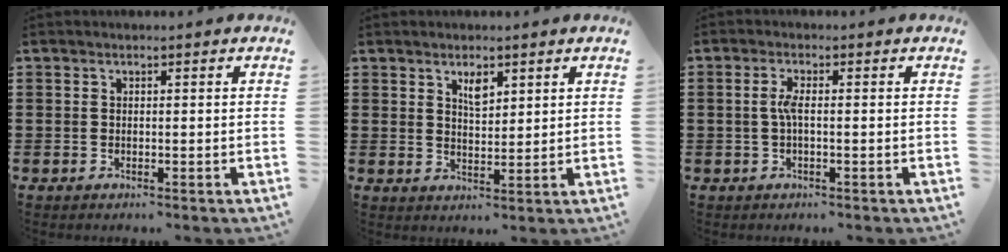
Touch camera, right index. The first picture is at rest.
{"total": 3.0, "force": [2.0, 1.3, 1.9], "torque": [-0.035, 0.000, 0.034]}
{"total": 2.6, "force": [-0.3, 0.6, 2.5], "torque": [-0.057, -0.001, -0.010]}